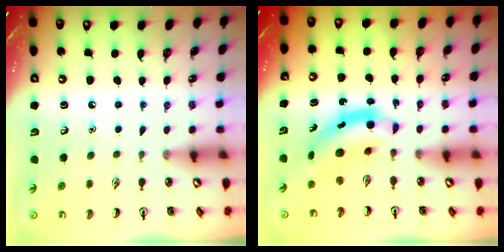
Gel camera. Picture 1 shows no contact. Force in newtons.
{"total": 5.2, "press": 5.1, "slide": 0.8}